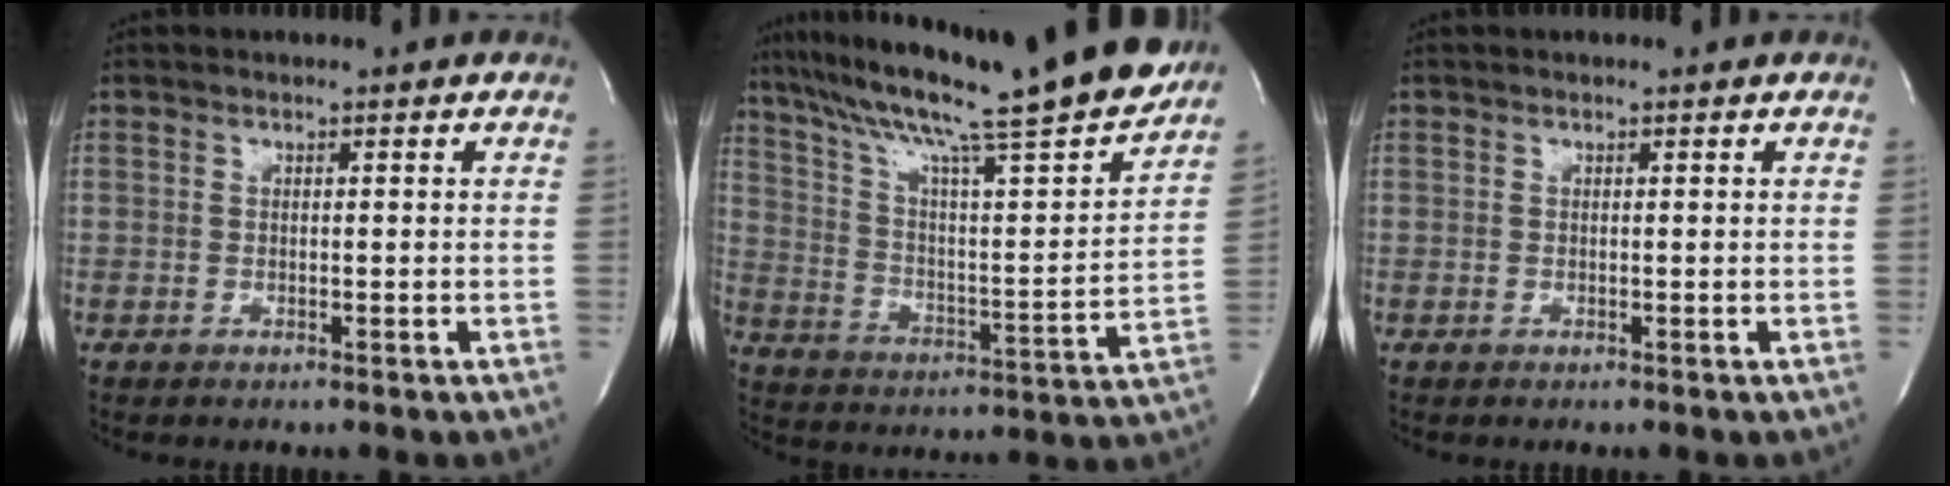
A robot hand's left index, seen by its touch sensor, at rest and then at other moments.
{"total": 25.8, "force": [21.4, 1.1, 14.3], "torque": [-0.248, -0.027, 0.316]}
{"total": 0.0}